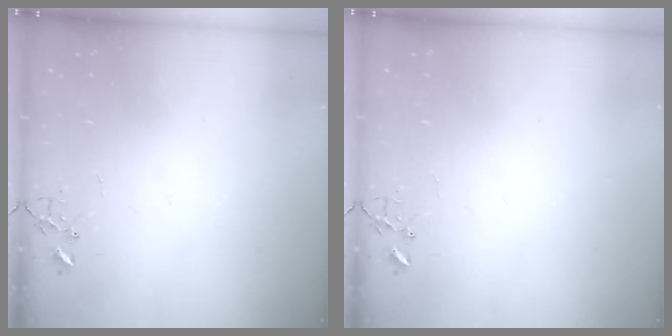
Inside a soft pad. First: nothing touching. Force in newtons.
{"total": 0.0}